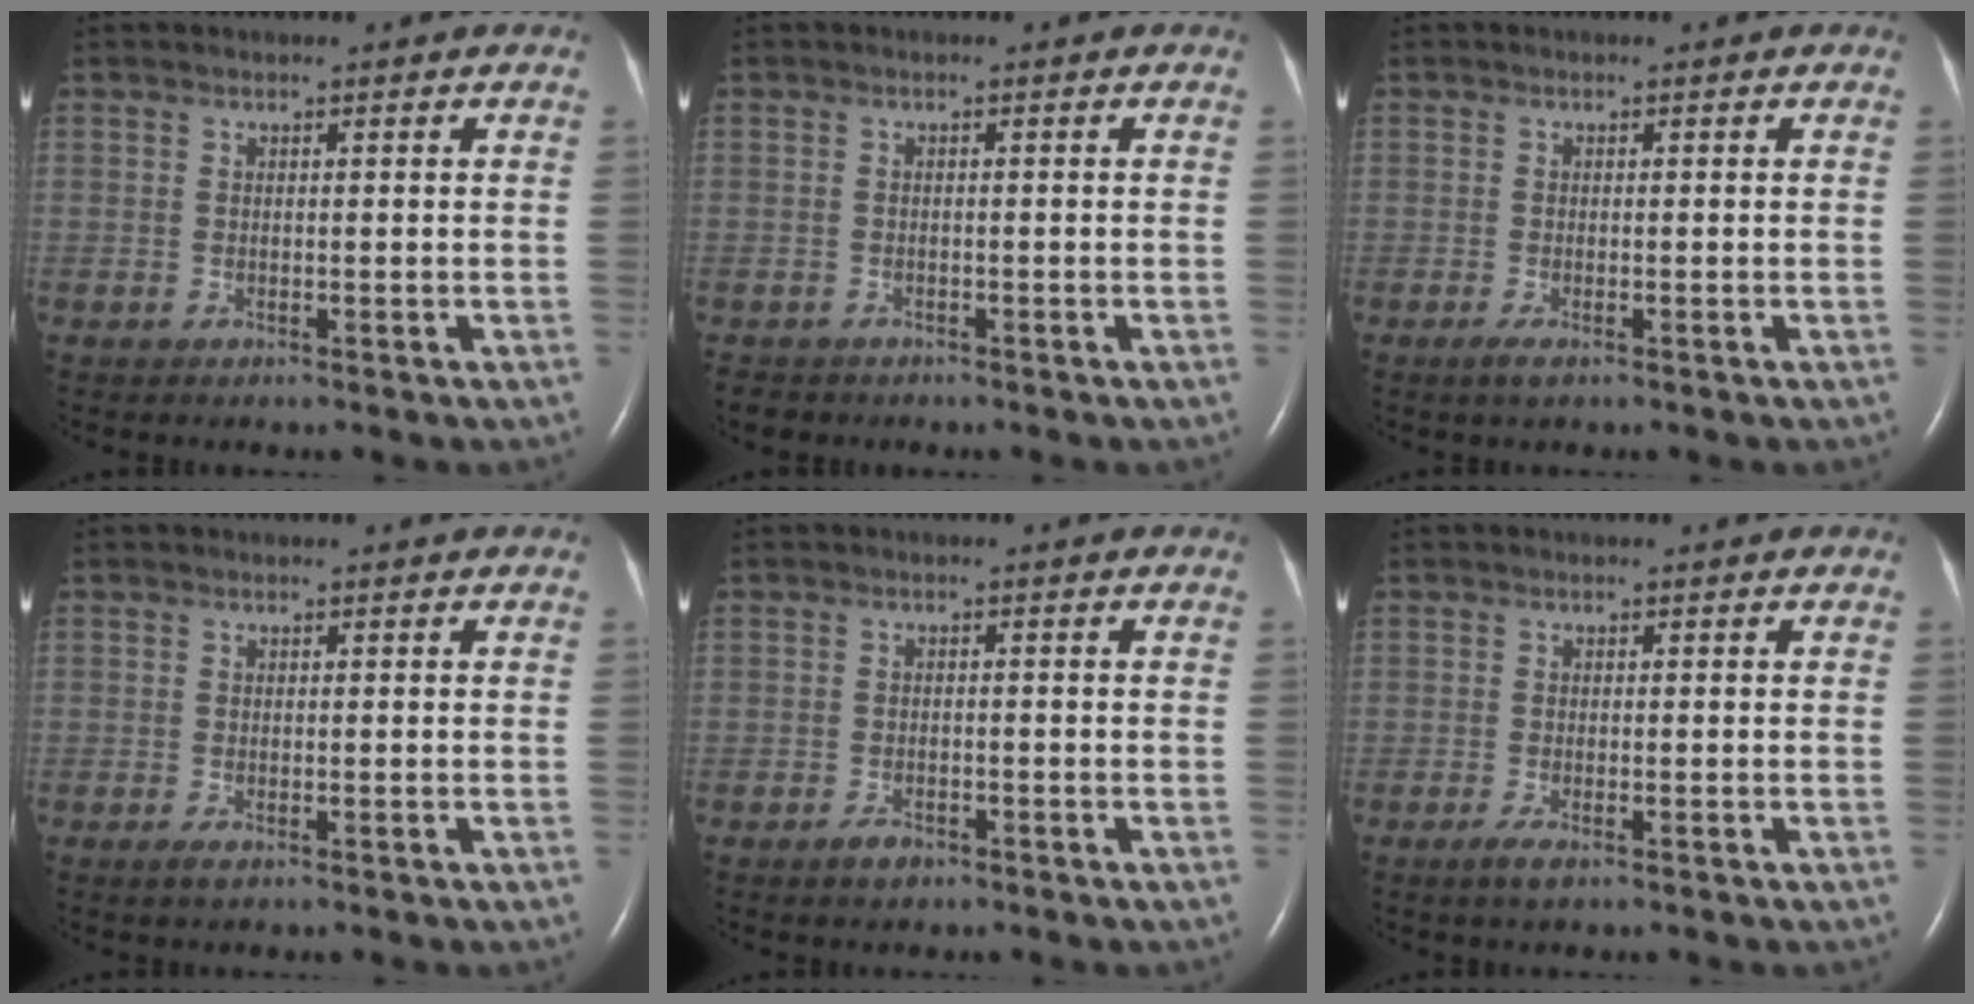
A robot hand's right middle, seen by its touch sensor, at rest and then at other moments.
{"total": 2.3, "force": [-2.0, 1.2, 0.2], "torque": [-0.009, -0.002, -0.030]}
{"total": 1.5, "force": [-0.9, 0.3, 1.2], "torque": [-0.031, -0.005, -0.017]}
{"total": 0.9, "force": [-0.5, 0.2, 0.7], "torque": [-0.019, -0.004, -0.008]}
{"total": 2.0, "force": [-1.5, 0.9, 1.0], "torque": [-0.025, 0.000, -0.022]}
{"total": 1.9, "force": [-1.1, 0.4, 1.4], "torque": [-0.037, -0.006, -0.022]}